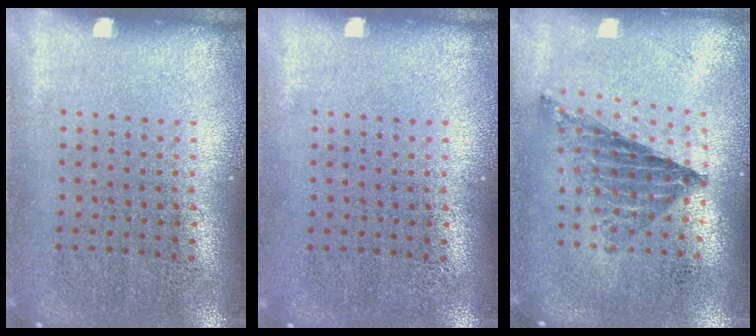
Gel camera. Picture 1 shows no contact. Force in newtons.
{"total": 0.0}
{"total": 0.9, "press": 0.9, "slide": 0.1}